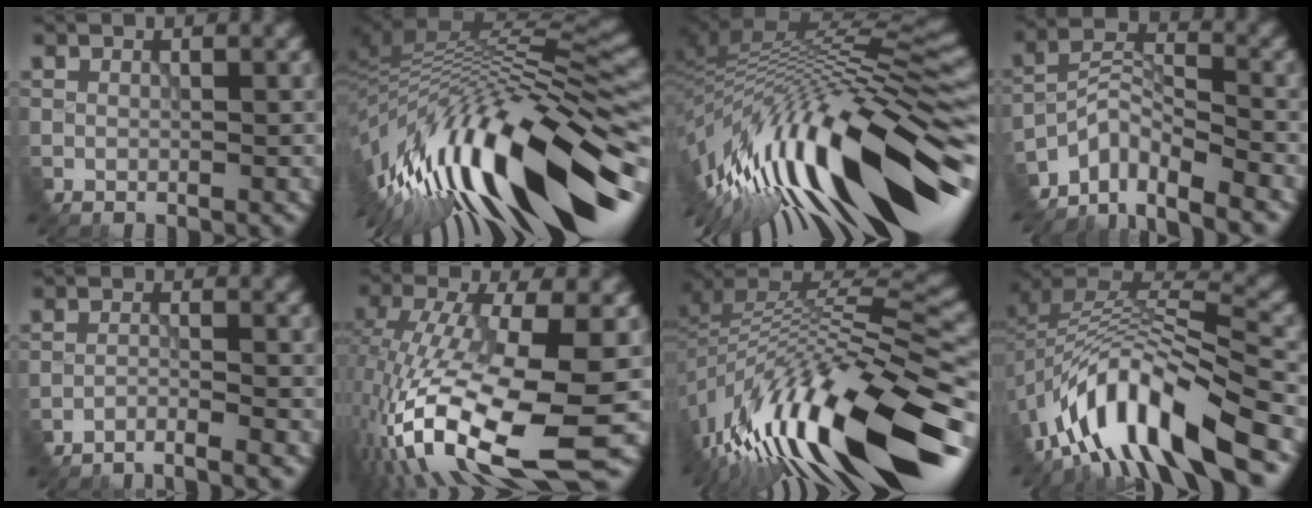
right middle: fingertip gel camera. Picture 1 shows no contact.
{"total": 15.8, "force": [-6.2, 5.3, 13.5], "torque": [-0.235, 0.029, -0.109]}
{"total": 16.0, "force": [-5.3, 5.3, 14.1], "torque": [-0.240, 0.026, -0.095]}
{"total": 5.3, "force": [-4.7, 1.5, 2.1], "torque": [-0.029, 0.004, -0.099]}
{"total": 2.5, "force": [-2.3, 0.0, 0.8], "torque": [-0.015, 0.003, -0.051]}
{"total": 14.6, "force": [-5.2, 4.8, 12.8], "torque": [-0.261, -0.021, -0.087]}
{"total": 16.1, "force": [-8.2, 5.7, 12.6], "torque": [-0.220, 0.016, -0.145]}
{"total": 11.8, "force": [-6.9, 4.1, 8.6], "torque": [-0.153, 0.012, -0.118]}